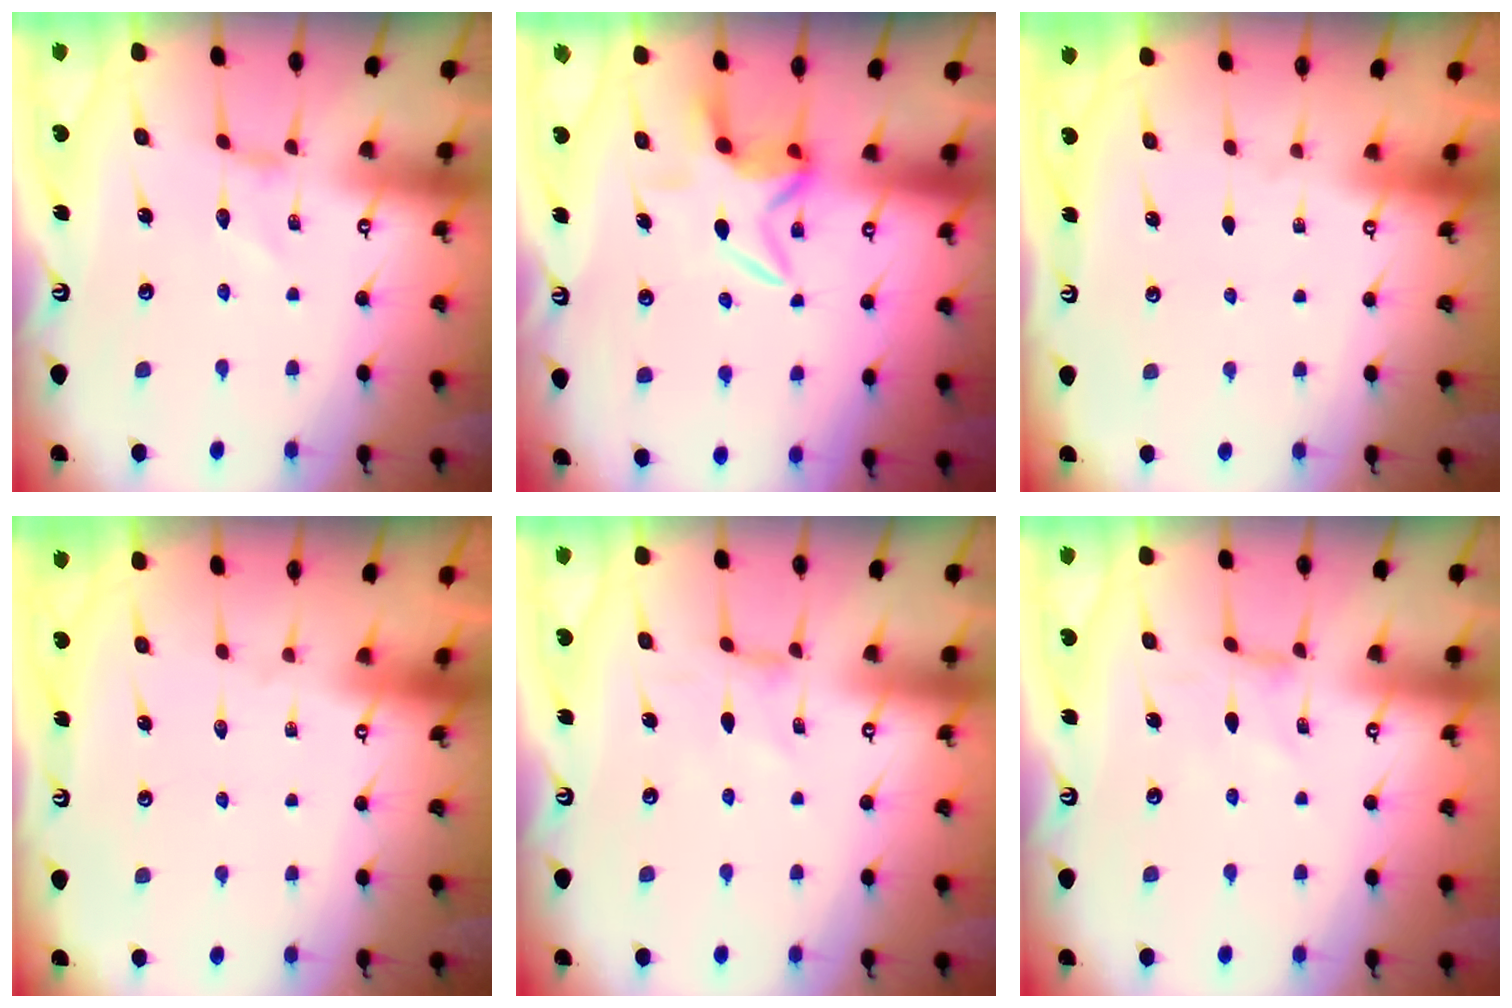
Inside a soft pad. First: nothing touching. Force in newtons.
{"total": 8.3, "press": 8.3, "slide": 1.0}
{"total": 0.0}
{"total": 0.0}
{"total": 0.5, "press": 0.5, "slide": 0.3}
{"total": 0.5, "press": 0.5, "slide": 0.3}